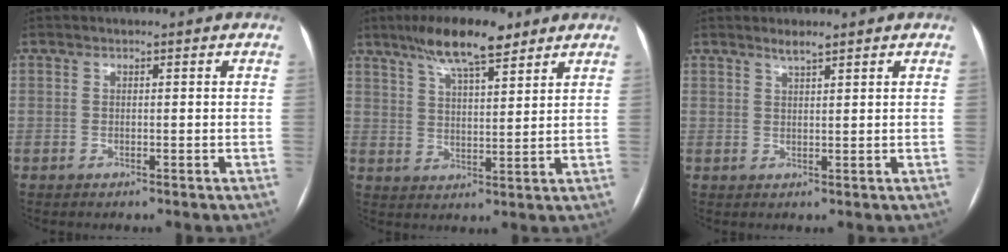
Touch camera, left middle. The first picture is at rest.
{"total": 10.6, "force": [7.6, 2.2, 7.1], "torque": [-0.128, 0.013, 0.131]}
{"total": 2.0, "force": [1.6, 0.0, 1.1], "torque": [-0.025, 0.001, 0.033]}